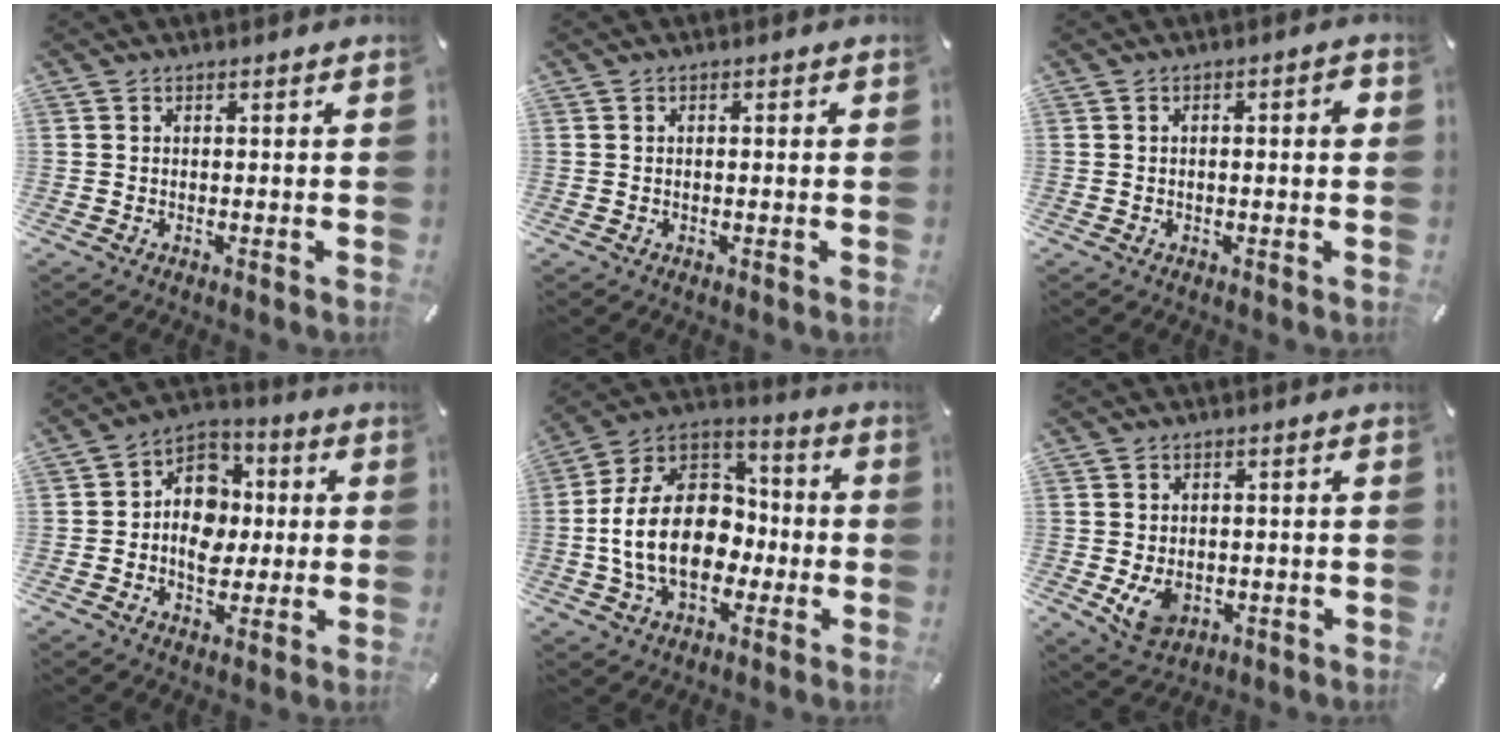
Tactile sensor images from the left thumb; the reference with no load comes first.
{"total": 0.8, "force": [-0.1, 0.3, 0.7], "torque": [-0.013, 0.001, -0.003]}
{"total": 3.2, "force": [0.2, 0.9, 3.1], "torque": [-0.046, 0.003, -0.001]}
{"total": 11.3, "force": [-1.7, 9.4, 6.0], "torque": [-0.087, 0.021, -0.027]}
{"total": 19.7, "force": [-3.6, 14.2, 13.1], "torque": [-0.266, 0.014, -0.063]}
{"total": 6.1, "force": [-1.0, 4.7, 3.8], "torque": [-0.072, -0.004, -0.019]}